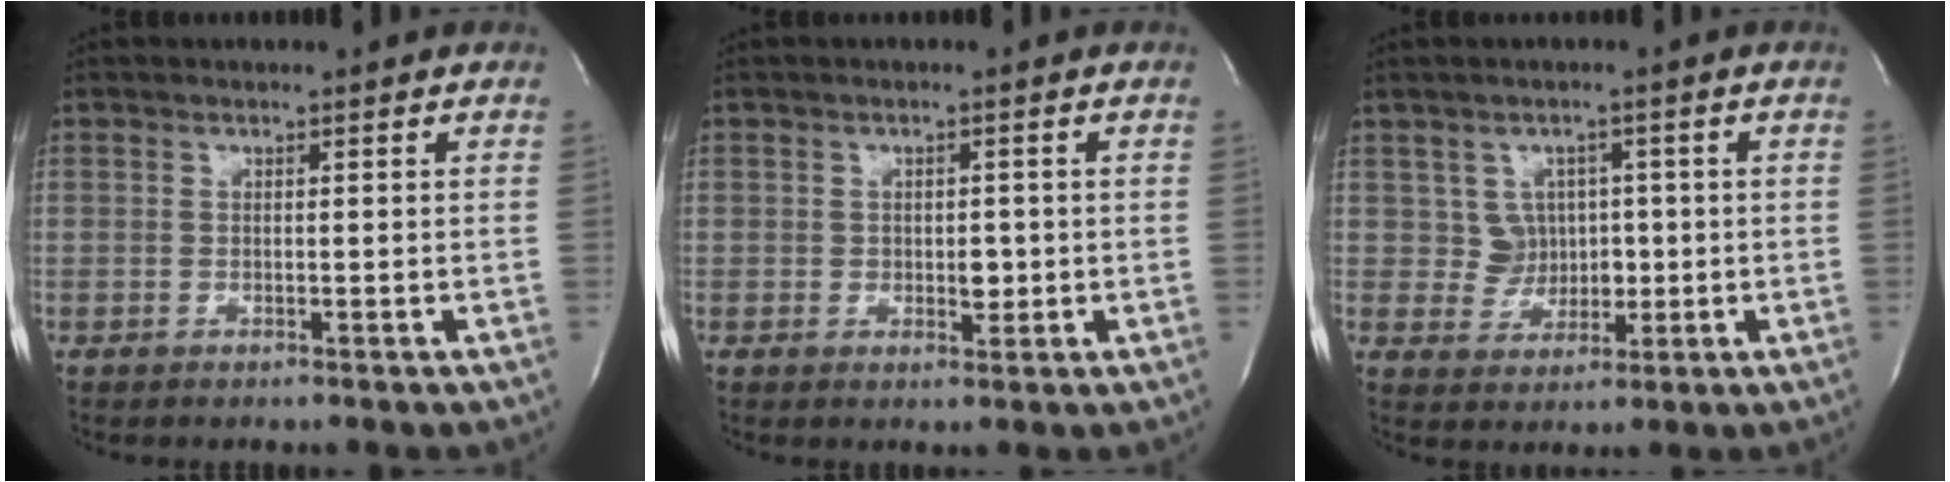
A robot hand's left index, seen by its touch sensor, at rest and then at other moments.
{"total": 2.1, "force": [-0.5, 1.4, 1.5], "torque": [-0.017, 0.000, -0.003]}
{"total": 4.2, "force": [0.3, 4.2, 0.6], "torque": [0.000, 0.012, 0.010]}